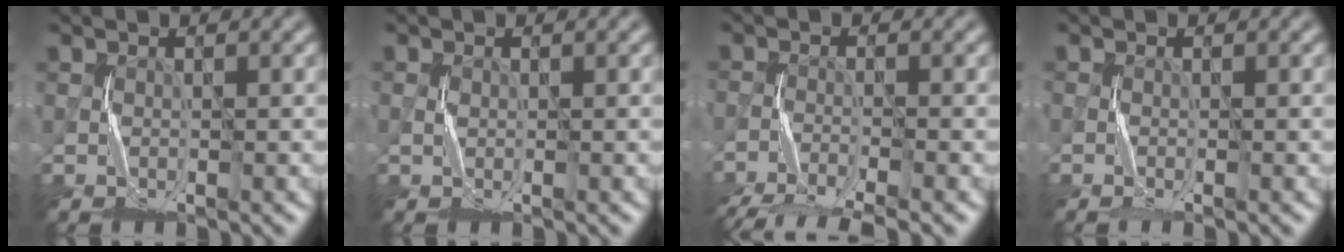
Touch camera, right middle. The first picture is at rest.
{"total": 0.0}
{"total": 7.0, "force": [-6.3, 0.8, 3.0], "torque": [-0.048, -0.020, -0.114]}
{"total": 0.8, "force": [-0.7, -0.1, 0.3], "torque": [-0.006, -0.004, -0.014]}